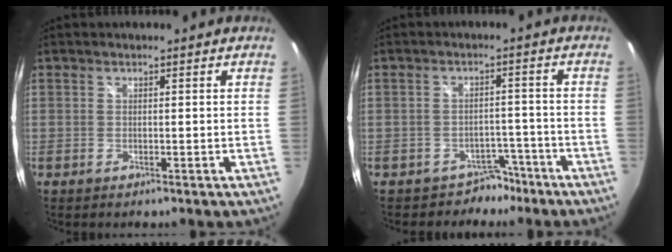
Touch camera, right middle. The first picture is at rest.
{"total": 4.4, "force": [-3.2, 3.0, 0.1], "torque": [0.001, 0.026, -0.045]}